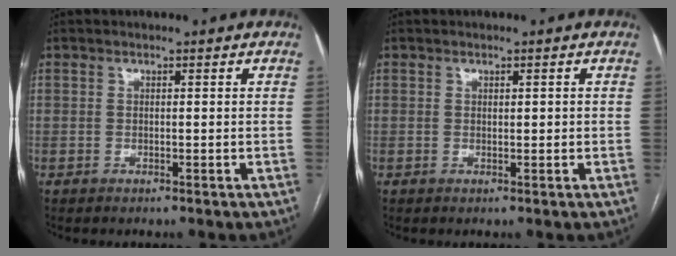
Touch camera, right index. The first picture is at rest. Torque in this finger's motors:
{"motor_torque": [0.00, 0.04, -0.04, -0.01]}